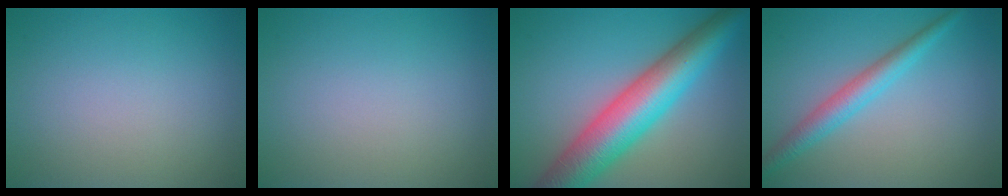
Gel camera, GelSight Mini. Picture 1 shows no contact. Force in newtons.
{"total": 0.0}
{"total": 10.1, "press": 10.1, "slide": 0.2}
{"total": 3.3, "press": 3.2, "slide": 0.1}